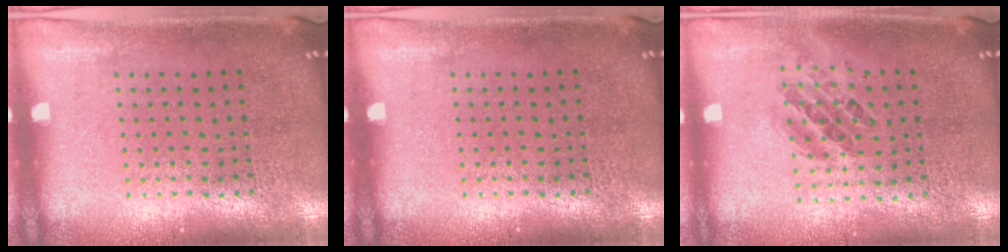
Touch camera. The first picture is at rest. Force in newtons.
{"total": 0.0}
{"total": 1.0, "press": 0.8, "slide": 0.5}